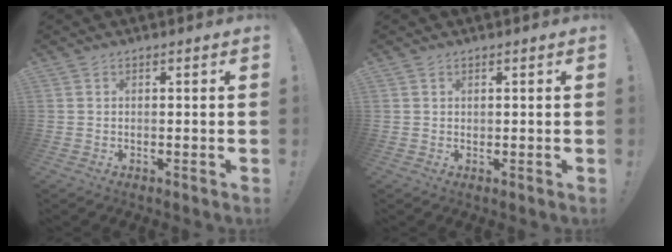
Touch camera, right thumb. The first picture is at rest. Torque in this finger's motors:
{"motor_torque": [-0.07, 0.15, -0.36, 0.25, 0.03]}